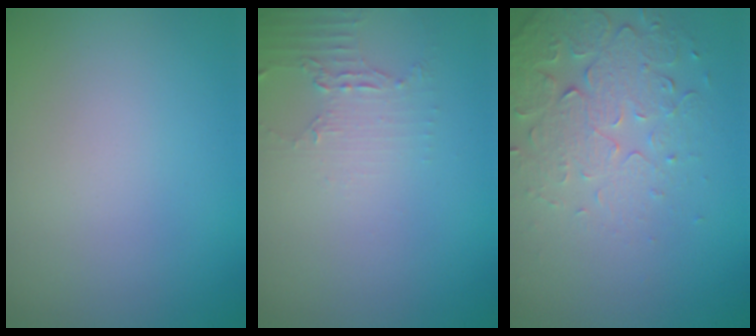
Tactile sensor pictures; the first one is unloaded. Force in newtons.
{"total": 2.1, "press": 1.5, "slide": 1.4}
{"total": 5.2, "press": 3.7, "slide": 3.6}